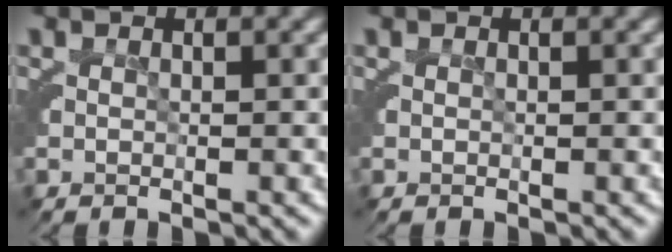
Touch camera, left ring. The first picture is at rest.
{"total": 0.0}